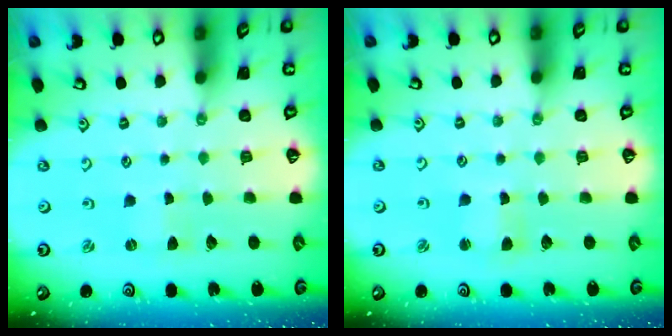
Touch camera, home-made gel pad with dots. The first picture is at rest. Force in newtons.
{"total": 1.9, "press": 1.9, "slide": 0.3}